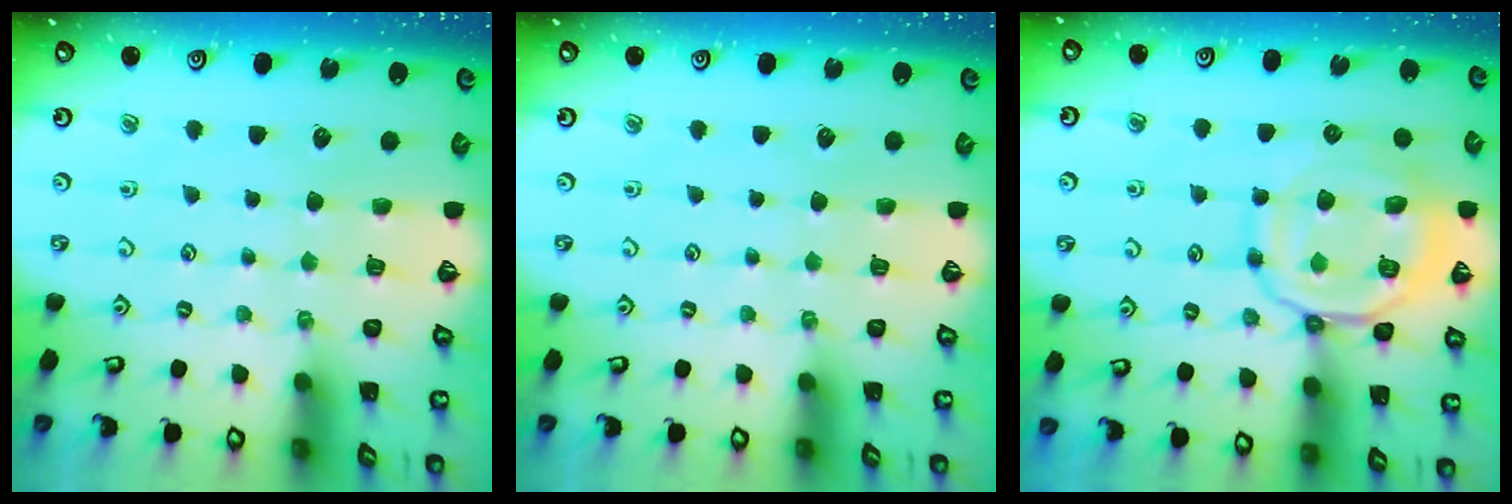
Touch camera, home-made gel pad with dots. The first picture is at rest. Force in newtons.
{"total": 0.0}
{"total": 13.8, "press": 13.8, "slide": 1.5}